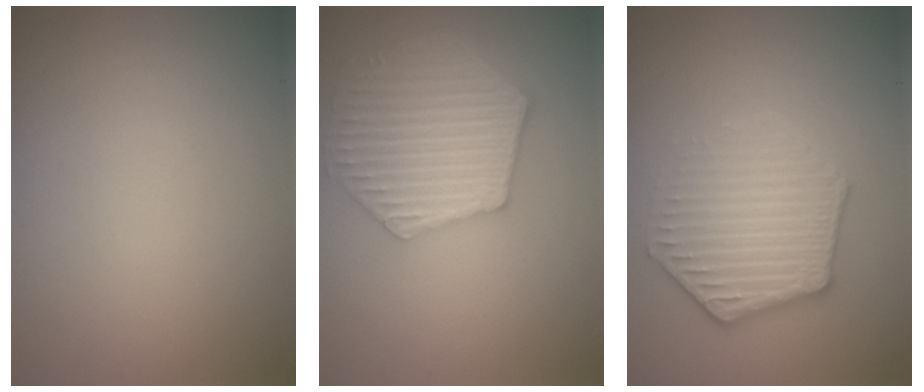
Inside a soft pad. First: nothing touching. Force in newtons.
{"total": 6.6, "press": 5.1, "slide": 4.2}
{"total": 4.3, "press": 3.3, "slide": 2.8}